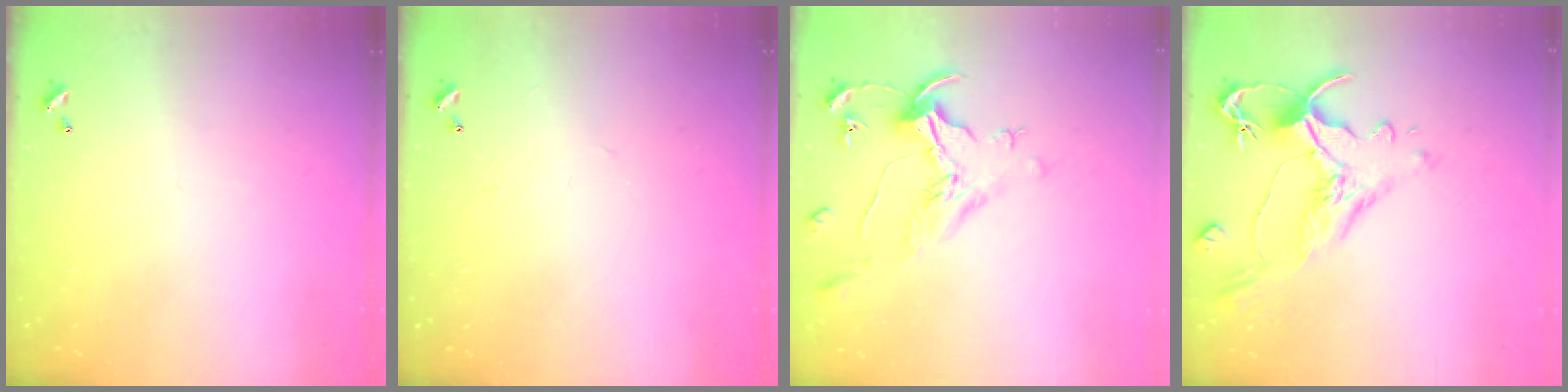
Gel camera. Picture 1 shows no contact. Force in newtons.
{"total": 1.2, "press": 1.1, "slide": 0.3}
{"total": 1.6, "press": 1.4, "slide": 0.7}
{"total": 1.6, "press": 0.4, "slide": 1.5}